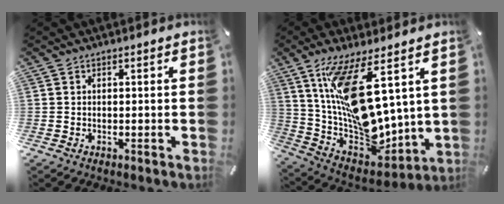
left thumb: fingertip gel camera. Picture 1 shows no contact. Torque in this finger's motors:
{"motor_torque": [2.42, 2.59, 2.38, -0.39, 0.38]}